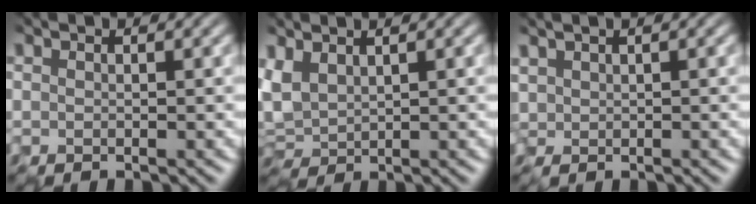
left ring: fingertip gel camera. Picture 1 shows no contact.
{"total": 2.1, "force": [0.7, 1.4, 1.3], "torque": [-0.042, 0.006, 0.018]}
{"total": 0.8, "force": [0.5, 0.7, 0.0], "torque": [-0.004, 0.004, 0.014]}